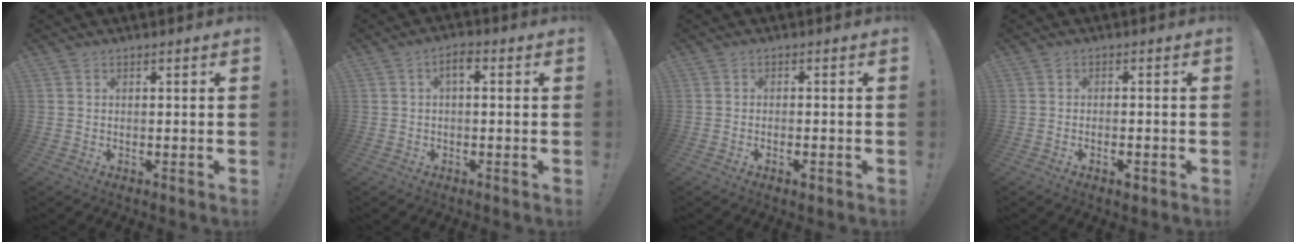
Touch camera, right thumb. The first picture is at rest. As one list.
[{"total": 3.5, "force": [0.0, 1.2, 3.3], "torque": [-0.062, 0.010, -0.001]}, {"total": 2.1, "force": [-1.3, 0.6, 1.5], "torque": [-0.021, 0.005, -0.020]}, {"total": 2.4, "force": [-1.5, 0.8, 1.7], "torque": [-0.016, 0.003, -0.024]}]